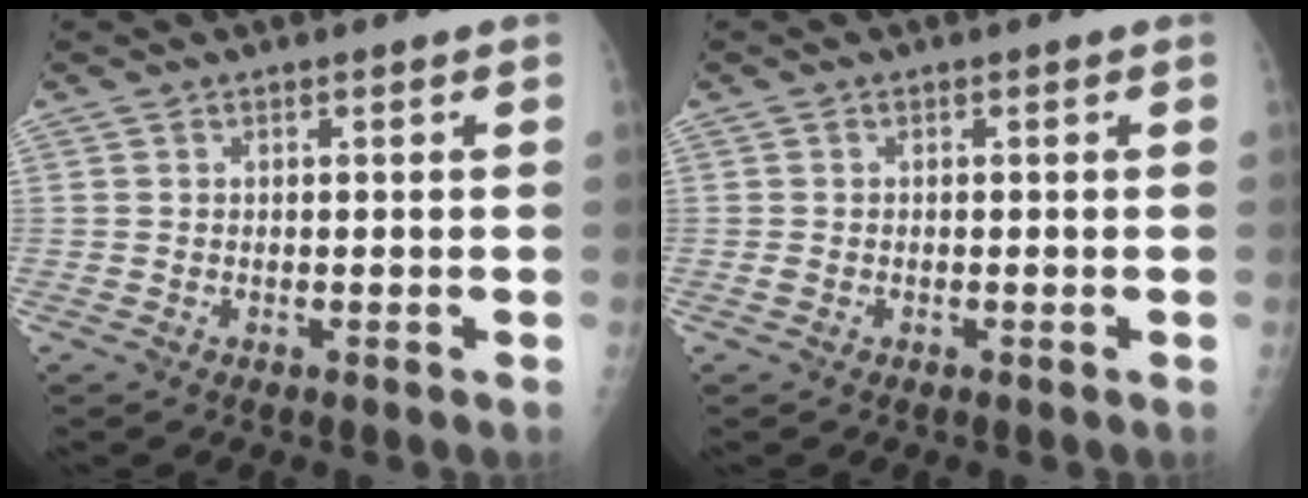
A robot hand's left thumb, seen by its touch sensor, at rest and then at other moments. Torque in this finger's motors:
{"motor_torque": [-0.30, 0.16, -0.09, -0.05, 0.00]}